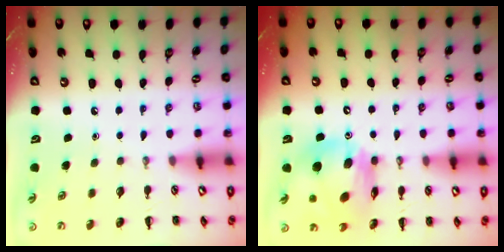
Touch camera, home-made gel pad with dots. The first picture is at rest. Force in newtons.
{"total": 13.2, "press": 12.7, "slide": 3.8}